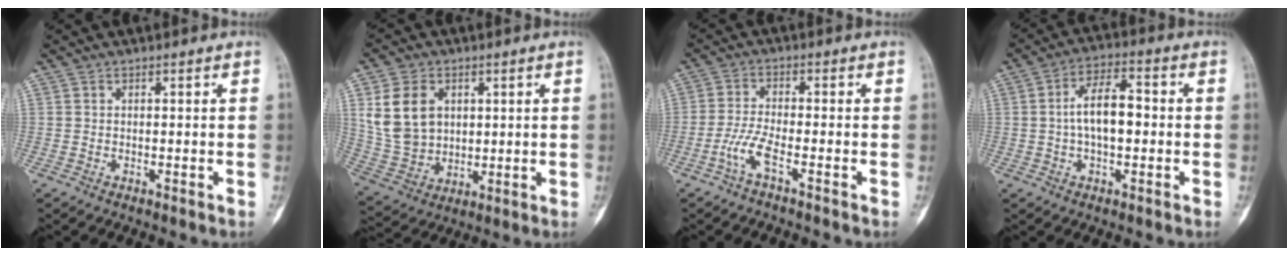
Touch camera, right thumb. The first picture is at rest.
{"total": 12.3, "force": [3.6, 9.3, 7.2], "torque": [-0.117, -0.012, 0.082]}
{"total": 4.4, "force": [-2.5, 0.5, 3.6], "torque": [-0.090, 0.013, -0.055]}
{"total": 8.6, "force": [-0.1, 4.2, 7.5], "torque": [-0.125, 0.024, -0.010]}